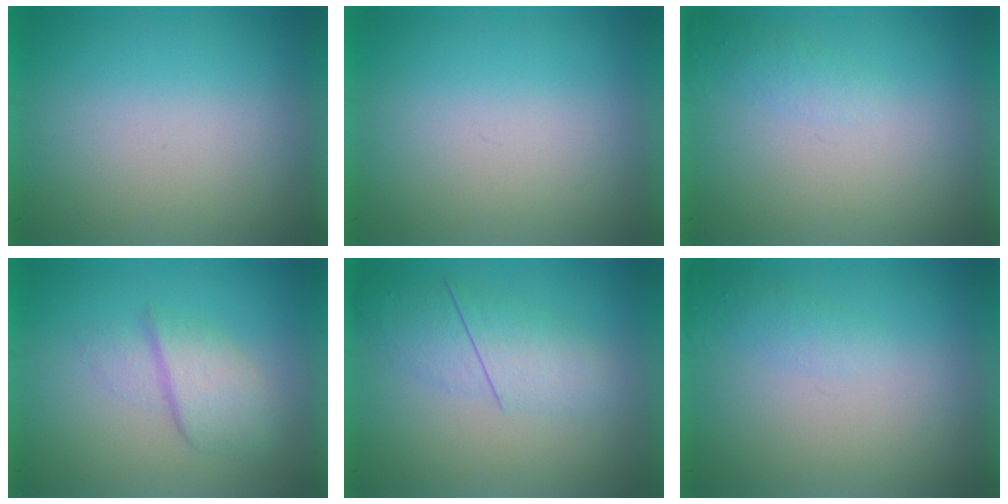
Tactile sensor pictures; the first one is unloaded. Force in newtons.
{"total": 0.0}
{"total": 1.1}
{"total": 2.7}
{"total": 2.3}
{"total": 1.1}